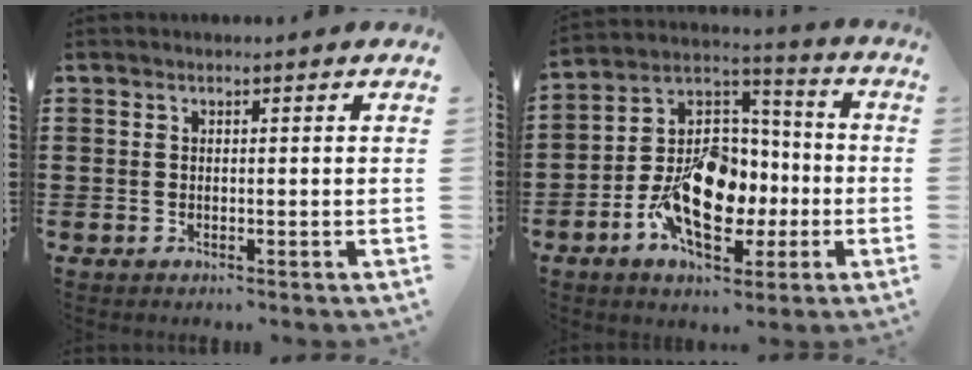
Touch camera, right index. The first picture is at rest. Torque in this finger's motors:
{"motor_torque": [2.14, 0.00, 1.05, 0.21]}